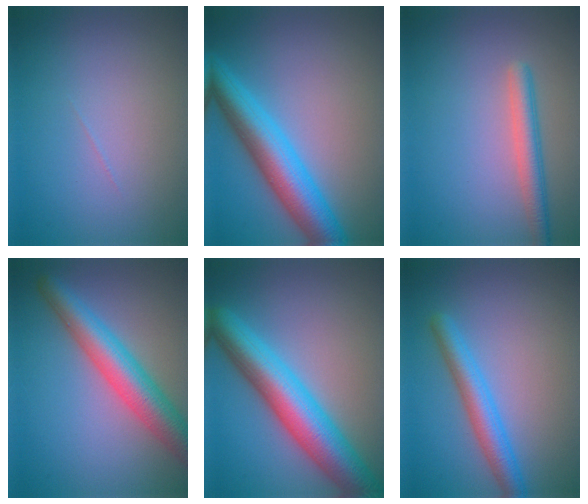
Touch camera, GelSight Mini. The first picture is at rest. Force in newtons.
{"total": 7.2, "press": 7.2, "slide": 0.2}
{"total": 2.7, "press": 2.7, "slide": 0.3}
{"total": 6.3, "press": 6.3, "slide": 0.1}
{"total": 8.6, "press": 8.6, "slide": 0.4}
{"total": 3.6, "press": 3.6, "slide": 0.1}